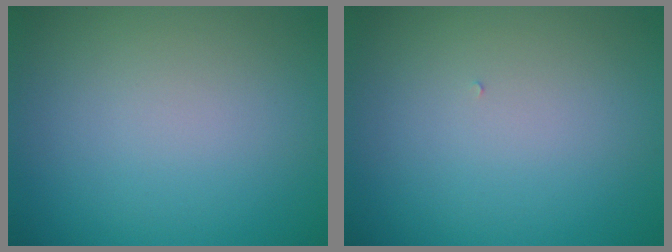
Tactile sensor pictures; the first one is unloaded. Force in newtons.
{"total": 0.0}